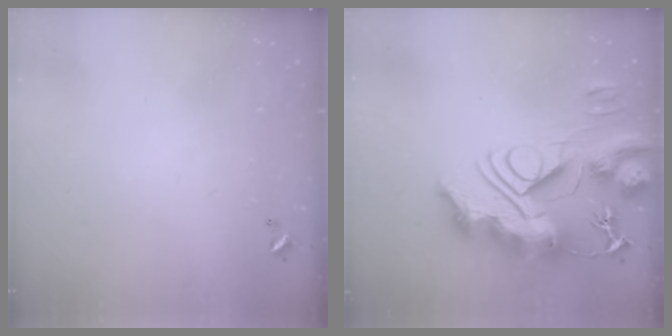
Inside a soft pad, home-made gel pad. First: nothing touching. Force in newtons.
{"total": 0.5, "press": 0.5, "slide": 0.0}